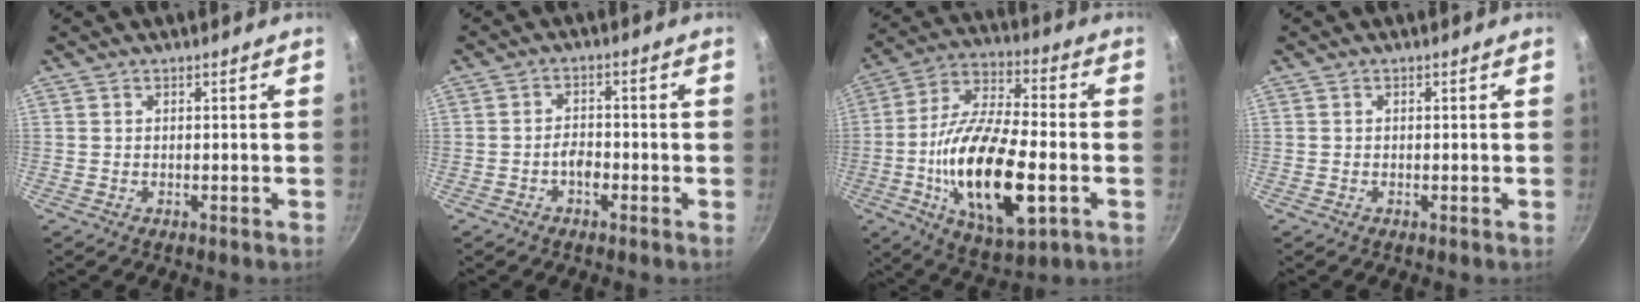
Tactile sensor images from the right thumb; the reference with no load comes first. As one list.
[{"total": 2.8, "force": [-1.5, 1.5, 1.9], "torque": [-0.024, 0.018, -0.029]}, {"total": 22.5, "force": [-5.1, 9.1, 20.0], "torque": [-0.367, 0.017, -0.096]}, {"total": 0.0}]